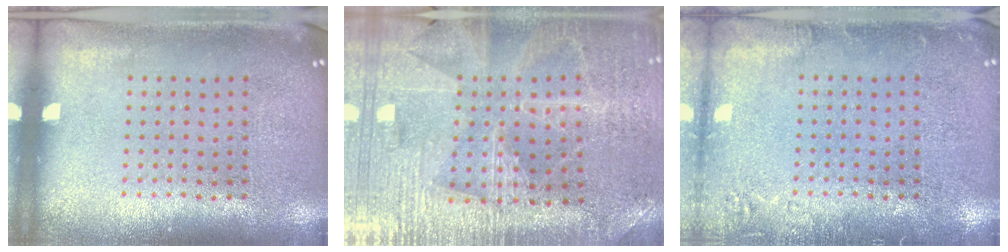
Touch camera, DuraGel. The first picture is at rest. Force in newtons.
{"total": 2.9, "press": 2.9, "slide": 0.6}
{"total": 1.8, "press": 1.7, "slide": 0.4}